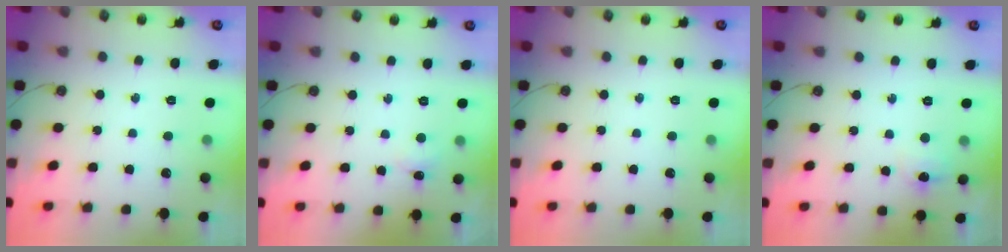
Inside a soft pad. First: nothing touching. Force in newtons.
{"total": 3.9, "press": 3.8, "slide": 0.7}
{"total": 0.0}
{"total": 5.9, "press": 5.9, "slide": 0.6}